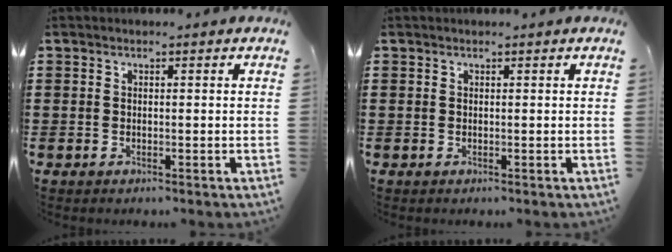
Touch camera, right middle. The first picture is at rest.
{"total": 0.0}